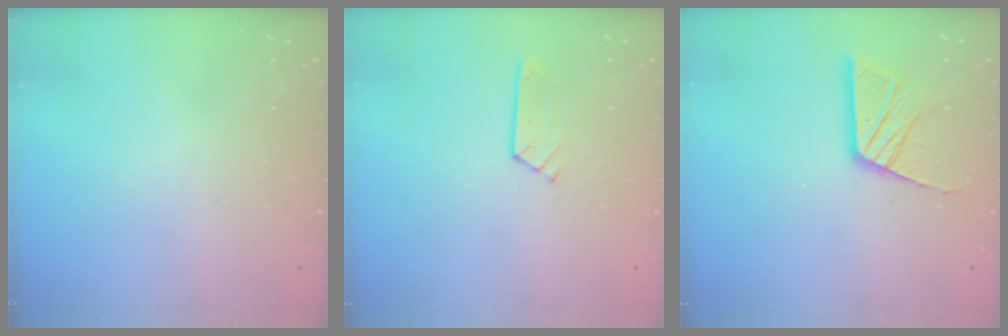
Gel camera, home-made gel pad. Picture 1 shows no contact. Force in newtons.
{"total": 2.9, "press": 2.9, "slide": 0.3}
{"total": 12.2, "press": 12.1, "slide": 1.3}